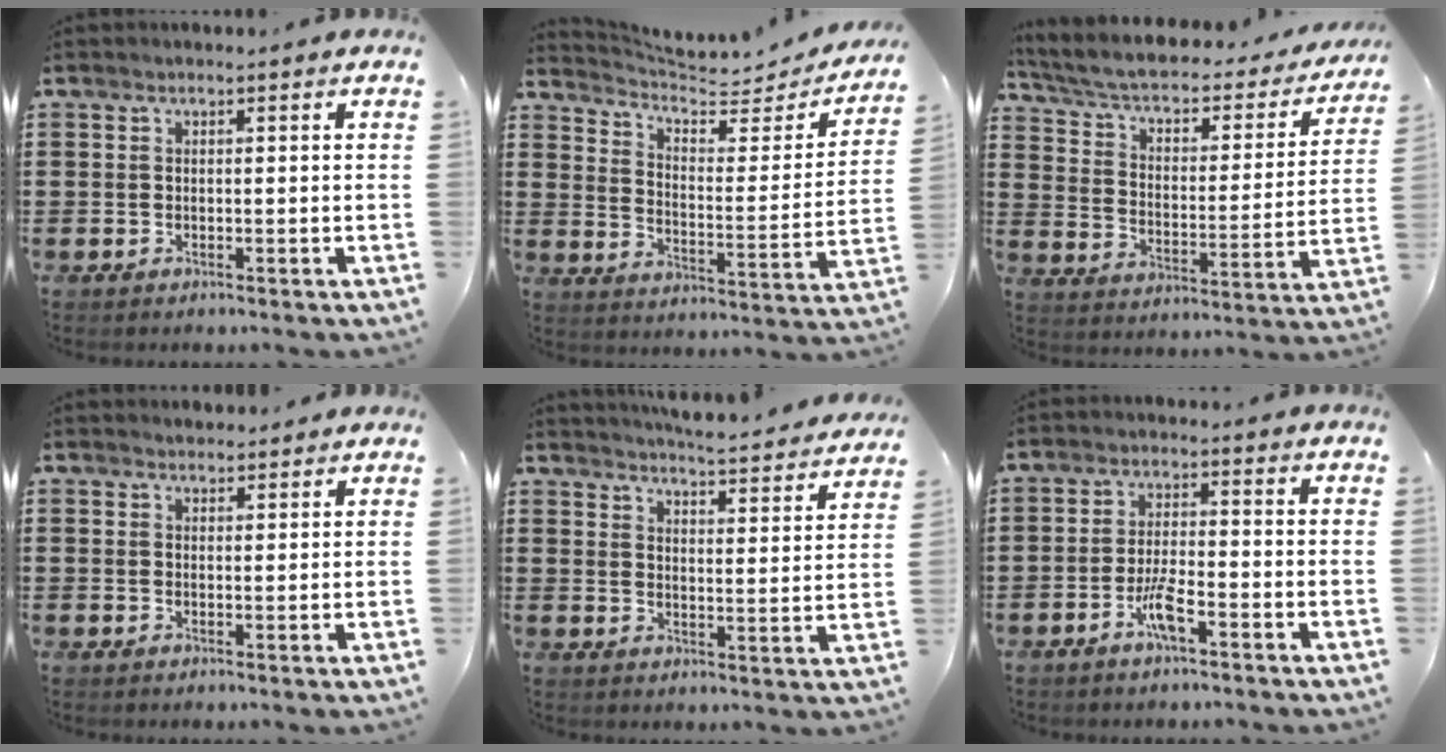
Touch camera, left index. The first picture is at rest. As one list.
[{"total": 5.4, "force": [4.9, 0.8, 2.2], "torque": [-0.067, -0.038, 0.079]}, {"total": 4.0, "force": [2.6, 1.7, 2.5], "torque": [-0.063, -0.024, 0.038]}, {"total": 1.7, "force": [1.7, 0.4, -0.1], "torque": [-0.002, 0.004, 0.033]}, {"total": 4.4, "force": [4.3, -0.7, 0.6], "torque": [-0.024, -0.042, 0.067]}, {"total": 5.1, "force": [-2.5, 1.1, 4.4], "torque": [-0.091, 0.000, -0.049]}]